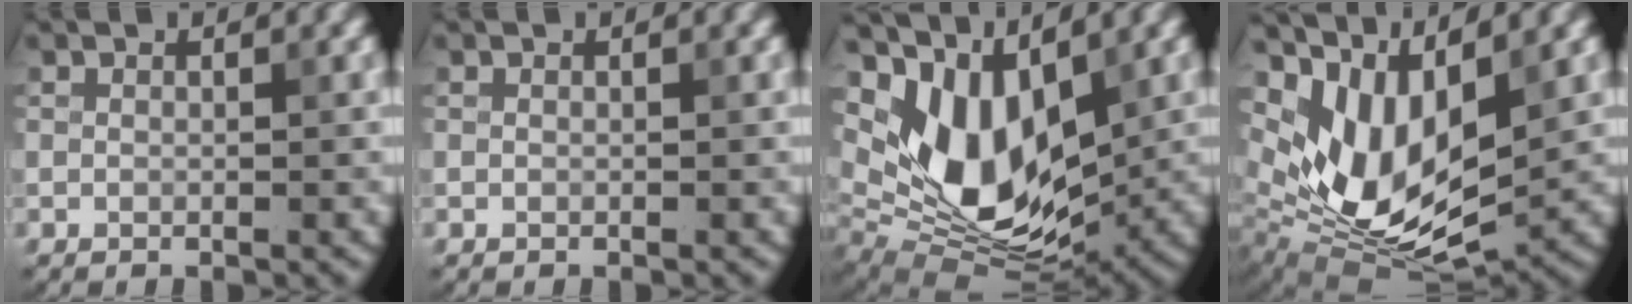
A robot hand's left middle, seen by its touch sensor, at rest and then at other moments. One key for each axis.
{"total": 0.0}
{"total": 9.5, "fx": 3.0, "fy": 5.5, "fz": 7.2, "tx": -0.143, "ty": -0.019, "tz": 0.060}
{"total": 9.6, "fx": 3.0, "fy": 5.3, "fz": 7.5, "tx": -0.152, "ty": -0.018, "tz": 0.062}